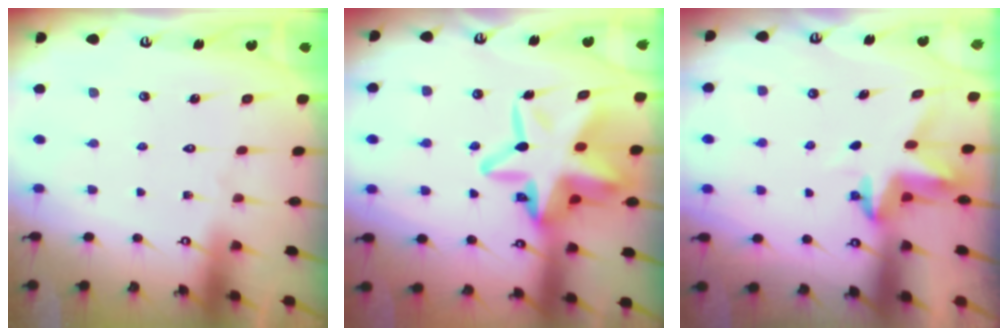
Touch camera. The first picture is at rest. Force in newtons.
{"total": 19.1, "press": 18.7, "slide": 3.4}
{"total": 3.7, "press": 3.7, "slide": 0.3}